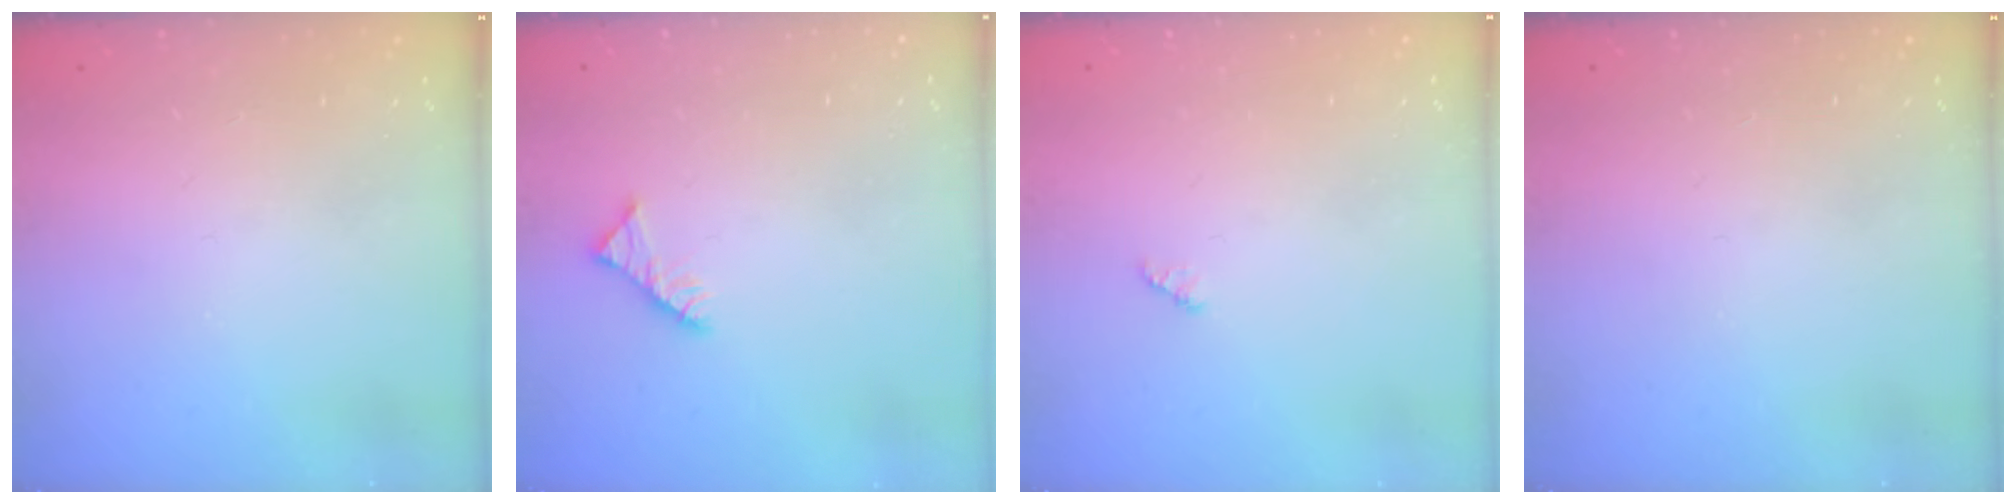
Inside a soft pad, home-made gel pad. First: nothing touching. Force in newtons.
{"total": 2.9, "press": 2.9, "slide": 0.4}
{"total": 1.3, "press": 1.3, "slide": 0.2}
{"total": 0.0}